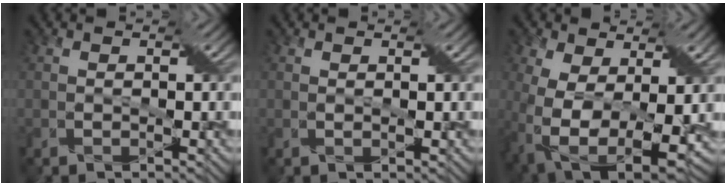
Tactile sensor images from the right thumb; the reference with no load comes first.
{"total": 0.6, "force": [0.4, -0.1, 0.5], "torque": [-0.012, 0.001, 0.006]}
{"total": 13.3, "force": [-1.7, 7.9, 10.6], "torque": [-0.229, -0.044, -0.010]}